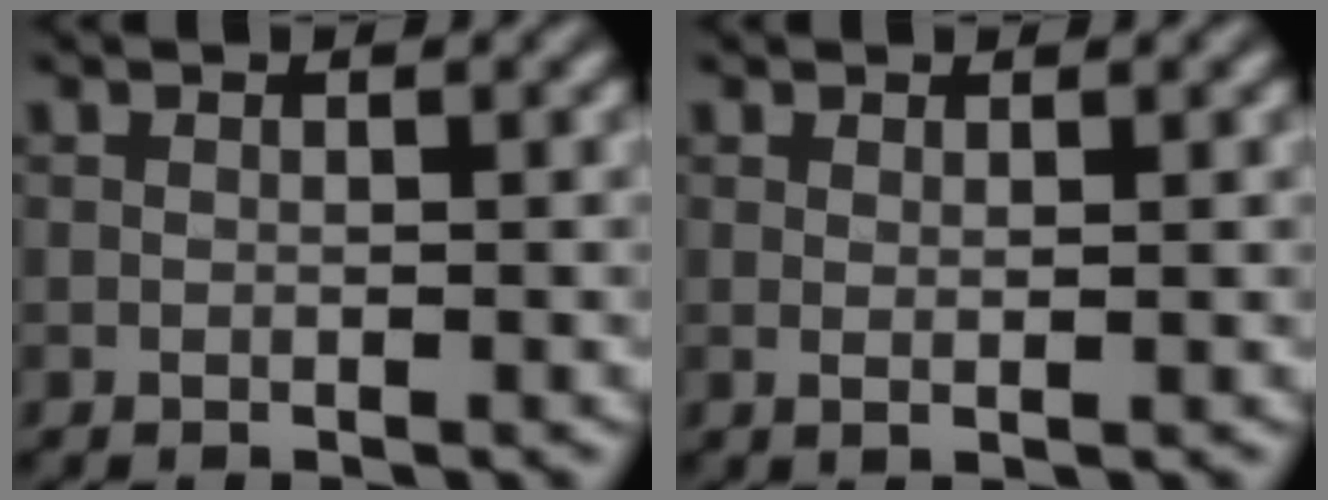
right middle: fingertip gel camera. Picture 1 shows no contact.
{"total": 0.7, "force": [0.3, 0.1, 0.6], "torque": [-0.018, 0.012, 0.011]}